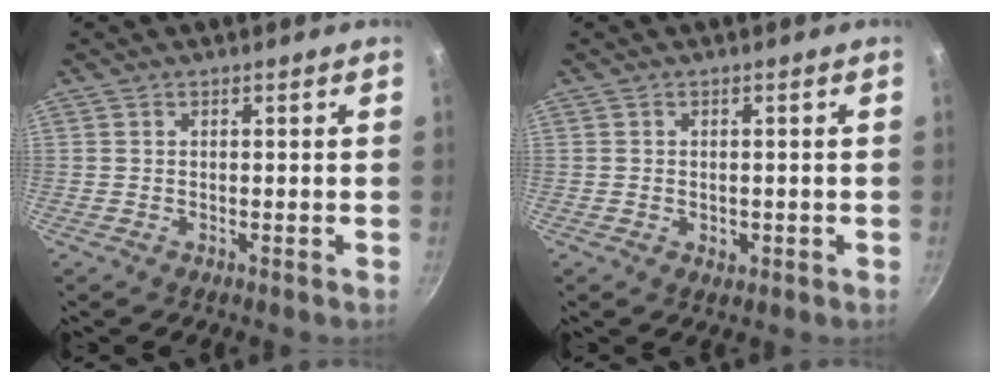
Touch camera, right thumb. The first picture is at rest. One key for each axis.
{"total": 1.9, "fx": -0.5, "fy": 1.5, "fz": 1.2, "tx": -0.015, "ty": 0.000, "tz": -0.005}